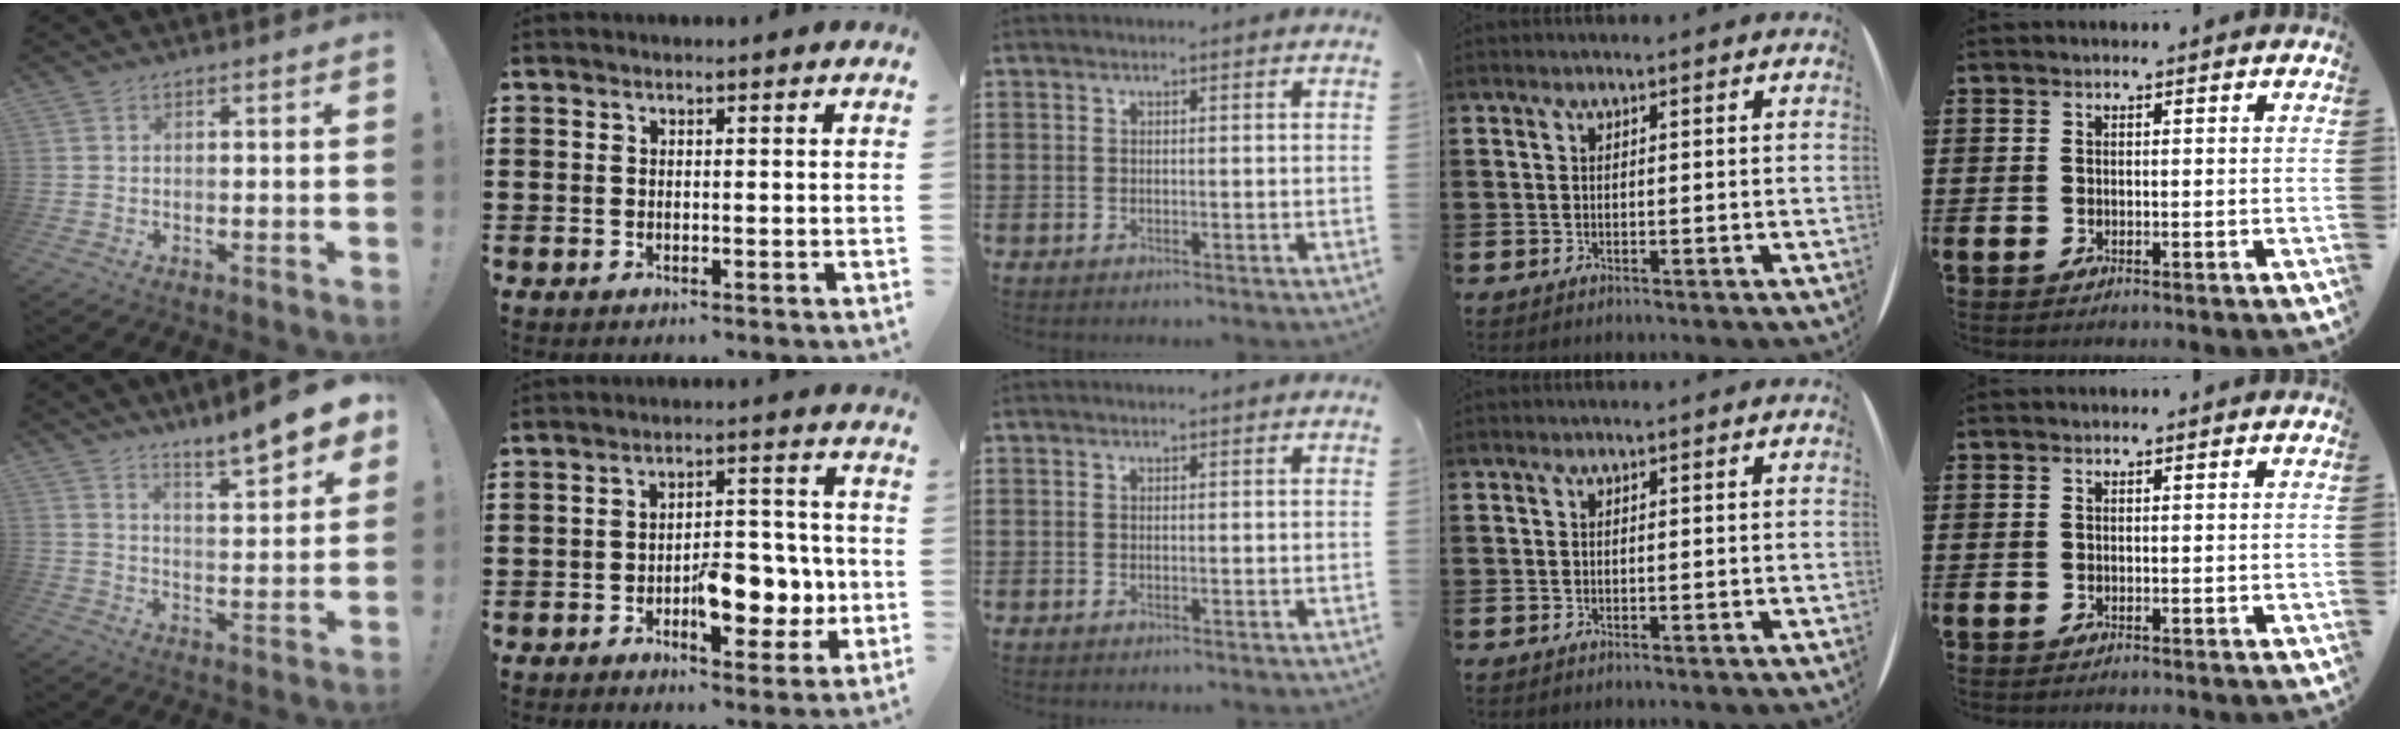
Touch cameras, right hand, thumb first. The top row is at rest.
{"thumb": {"total": 9.1, "force": [7.3, 0.1, 5.5], "torque": [-0.075, -0.063, 0.117]}, "index": {"total": 8.2, "force": [-2.3, 4.3, 6.6], "torque": [-0.084, 0.007, -0.041]}}